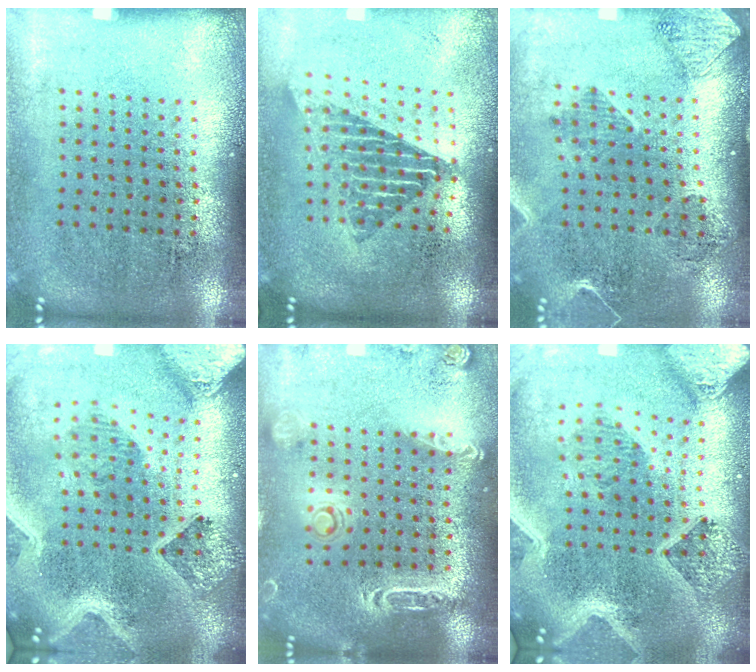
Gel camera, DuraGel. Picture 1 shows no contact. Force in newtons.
{"total": 1.7, "press": 1.4, "slide": 1.0}
{"total": 1.8, "press": 1.6, "slide": 0.8}
{"total": 3.6, "press": 2.9, "slide": 2.1}
{"total": 2.1, "press": 2.0, "slide": 0.6}
{"total": 4.1, "press": 3.2, "slide": 2.6}